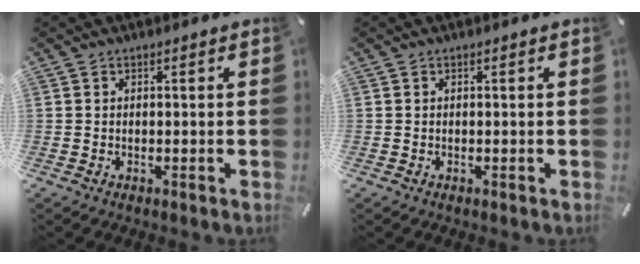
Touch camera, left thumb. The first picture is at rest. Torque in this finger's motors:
{"motor_torque": [-0.19, -0.18, 0.04, -0.04, -0.01]}